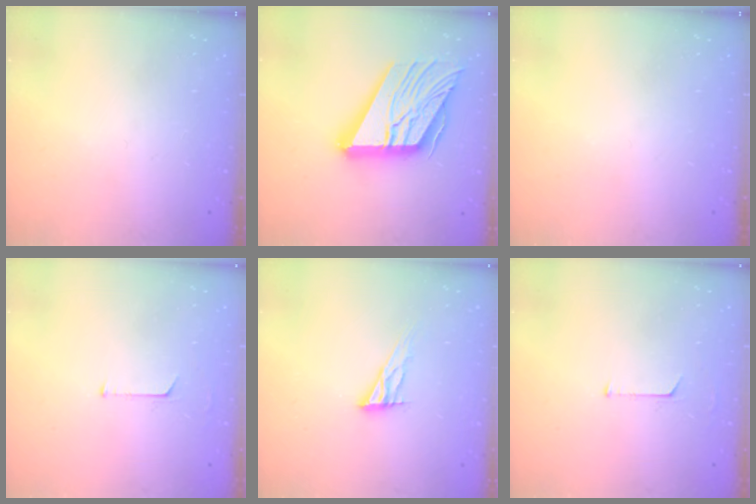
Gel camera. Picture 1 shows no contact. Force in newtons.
{"total": 23.2, "press": 23.0, "slide": 2.7}
{"total": 0.0}
{"total": 4.6, "press": 4.6, "slide": 0.3}
{"total": 9.2, "press": 9.1, "slide": 0.7}
{"total": 4.6, "press": 4.6, "slide": 0.3}